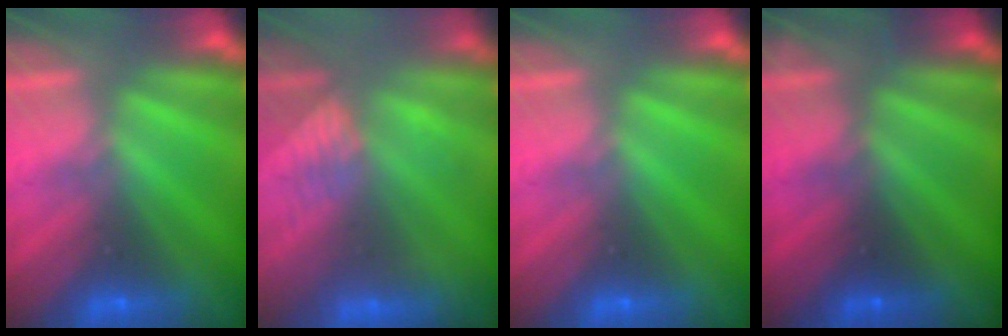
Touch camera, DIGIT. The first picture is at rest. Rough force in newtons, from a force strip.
{"total": 3.4}
{"total": 0.0}
{"total": 2.5}